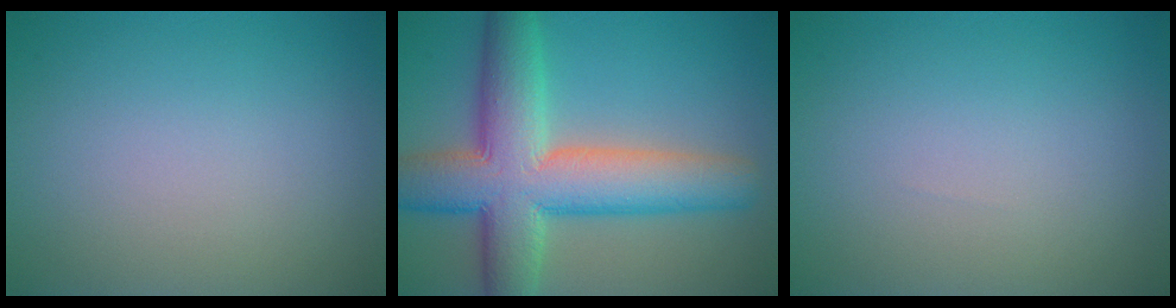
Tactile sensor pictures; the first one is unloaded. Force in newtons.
{"total": 10.8, "press": 10.8, "slide": 0.6}
{"total": 0.0}